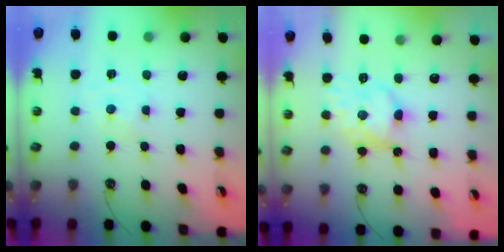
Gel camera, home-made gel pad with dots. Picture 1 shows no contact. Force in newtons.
{"total": 11.3, "press": 11.2, "slide": 0.7}